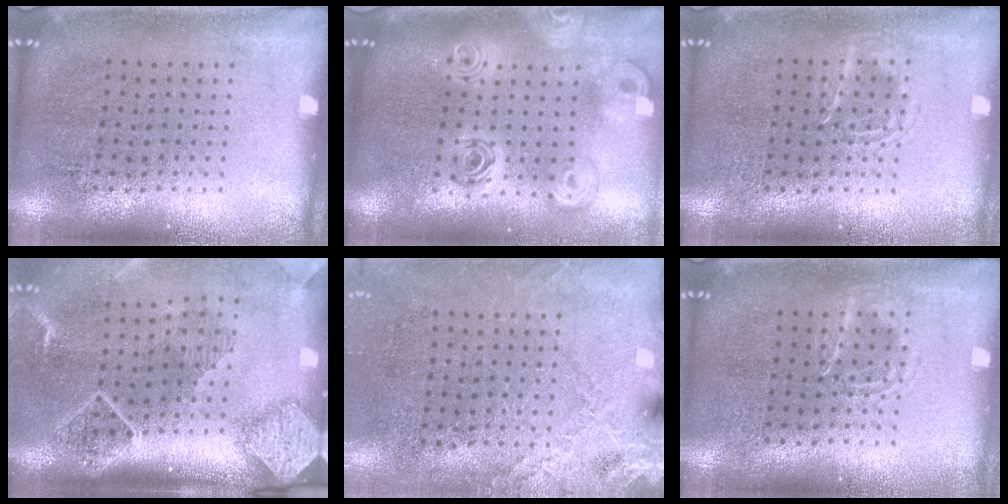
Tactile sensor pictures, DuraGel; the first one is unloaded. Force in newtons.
{"total": 2.4, "press": 1.9, "slide": 1.6}
{"total": 1.4, "press": 1.4, "slide": 0.2}
{"total": 2.6, "press": 1.9, "slide": 1.8}
{"total": 2.6, "press": 2.4, "slide": 1.0}
{"total": 1.4, "press": 1.4, "slide": 0.2}